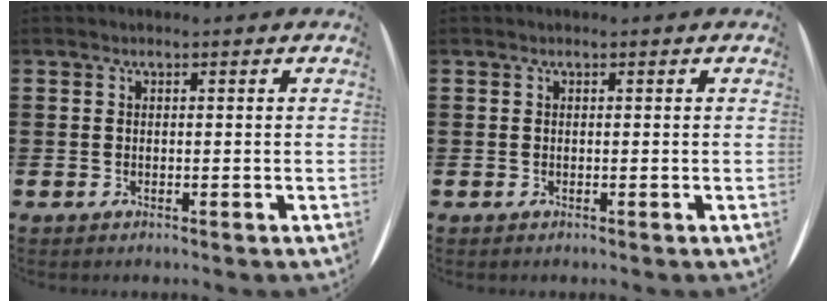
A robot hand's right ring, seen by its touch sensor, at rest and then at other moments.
{"total": 0.0}